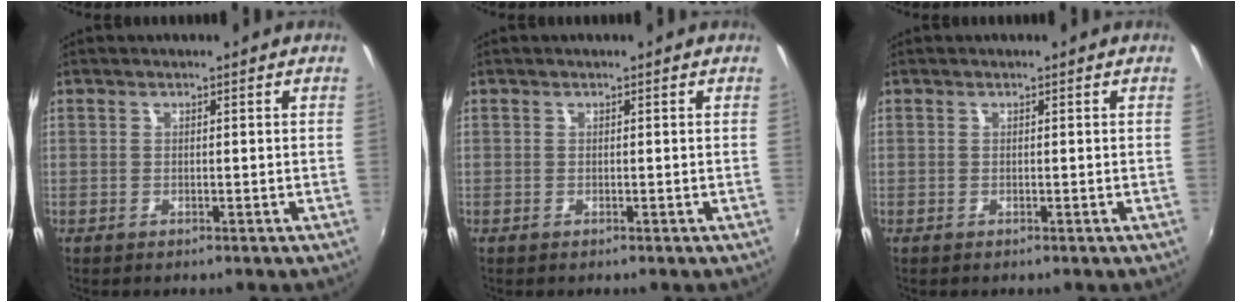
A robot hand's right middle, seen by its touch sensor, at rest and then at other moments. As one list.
[{"total": 0.0}, {"total": 0.0}]